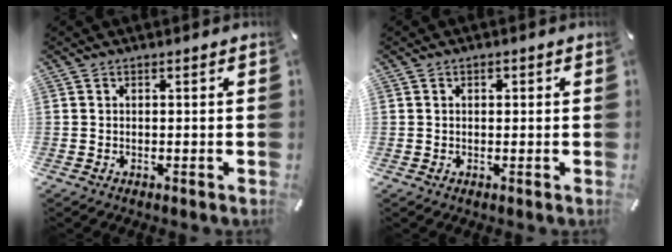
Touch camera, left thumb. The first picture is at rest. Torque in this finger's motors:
{"motor_torque": [-0.09, -0.09, -0.44, 0.34, -0.15]}